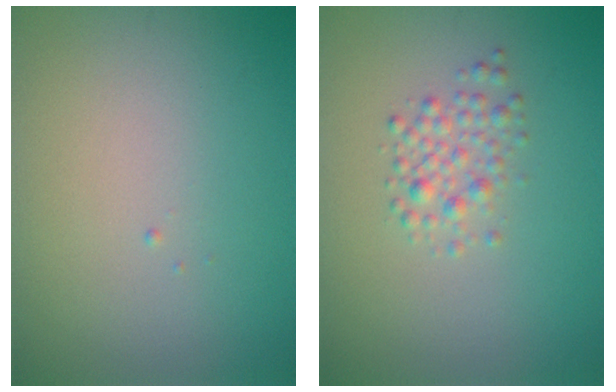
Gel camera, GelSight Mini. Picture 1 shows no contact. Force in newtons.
{"total": 2.1, "press": 2.1, "slide": 0.0}